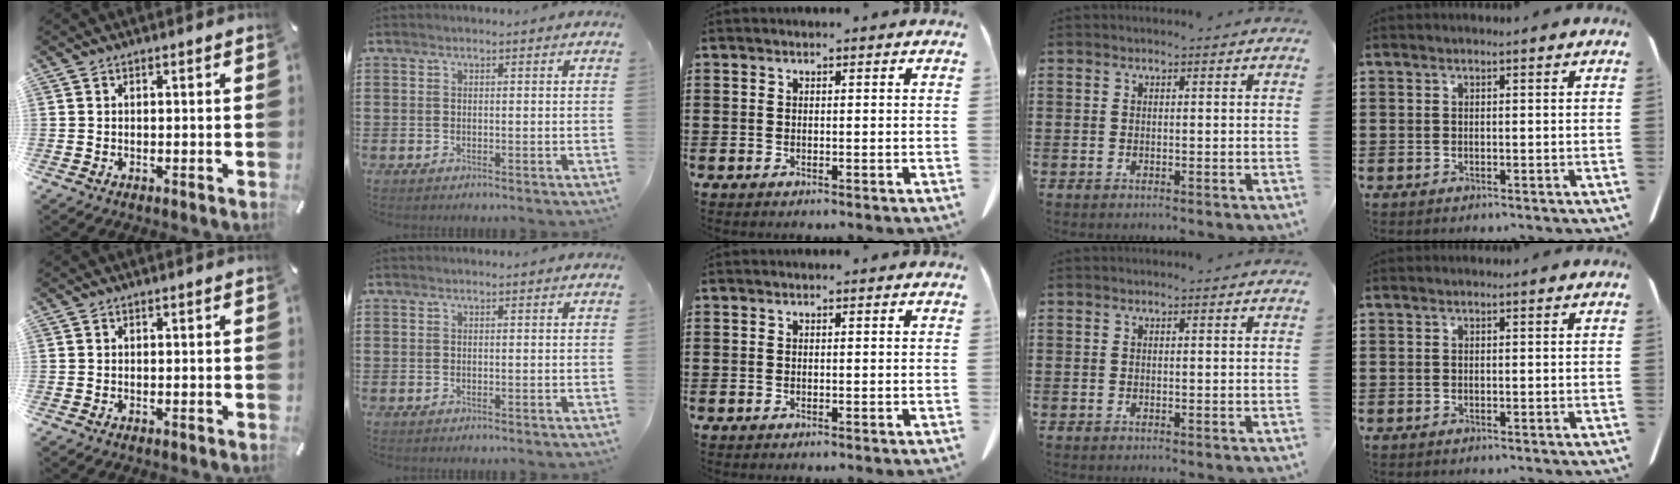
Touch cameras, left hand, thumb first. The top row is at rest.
{}